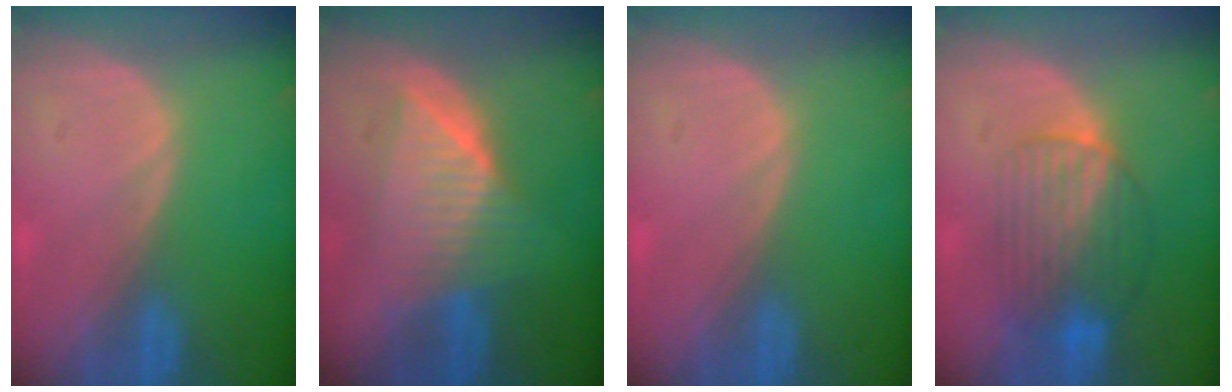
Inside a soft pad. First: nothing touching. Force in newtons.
{"total": 7.2, "press": 7.2, "slide": 0.2}
{"total": 0.0}
{"total": 7.5, "press": 7.2, "slide": 2.1}